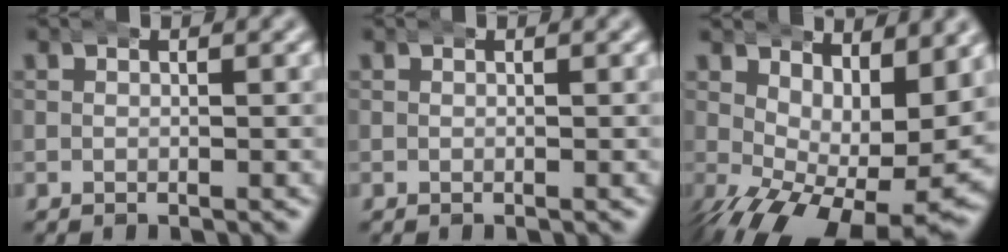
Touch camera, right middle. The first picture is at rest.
{"total": 0.0}
{"total": 8.5, "force": [-1.1, 4.0, 7.4], "torque": [-0.109, -0.043, 0.003]}